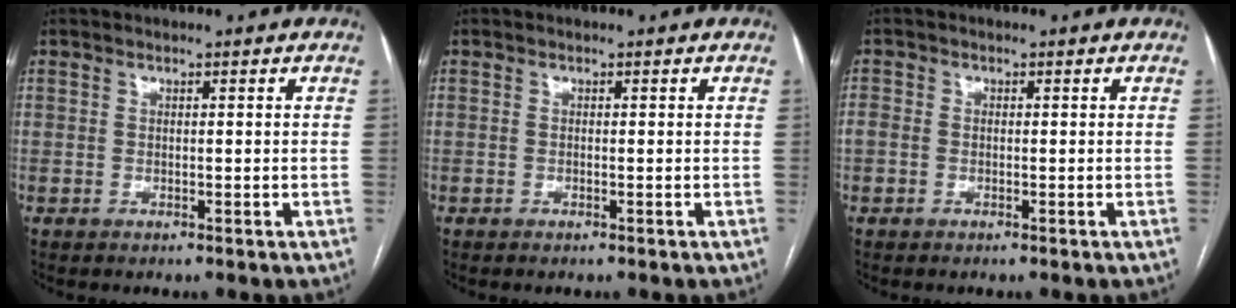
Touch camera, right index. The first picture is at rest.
{"total": 0.0}
{"total": 1.7, "force": [-0.4, 1.4, 0.9], "torque": [-0.024, 0.010, -0.007]}